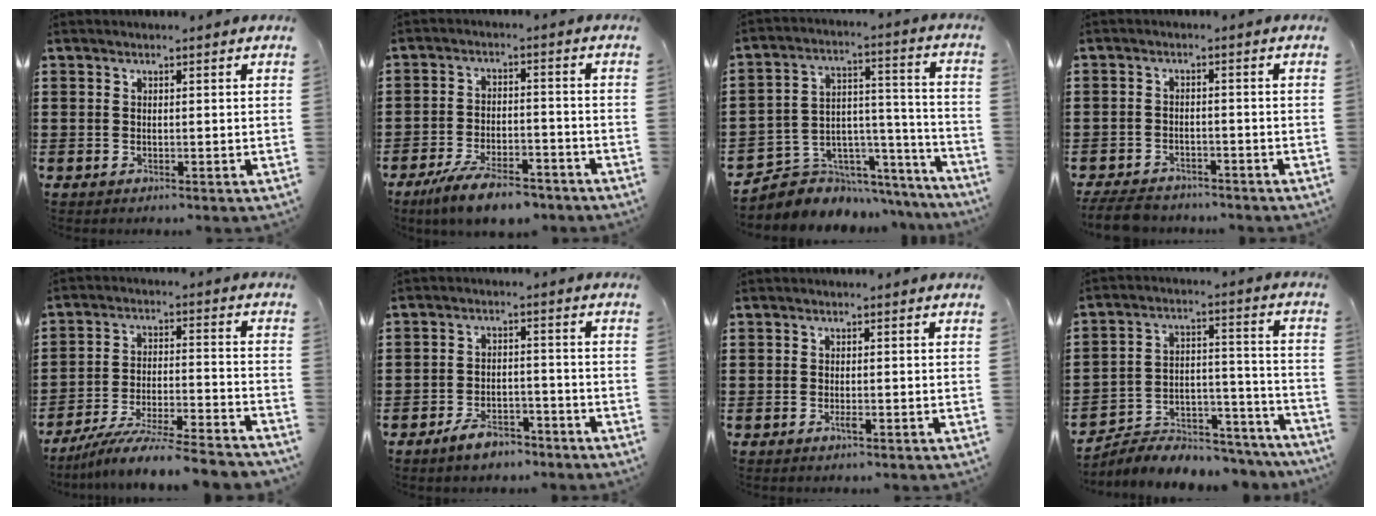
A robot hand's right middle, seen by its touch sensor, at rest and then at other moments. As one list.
[{"total": 7.4, "force": [-6.2, 1.5, 3.8], "torque": [-0.076, 0.003, -0.117]}, {"total": 4.8, "force": [-3.5, 3.2, -0.2], "torque": [-0.010, 0.003, -0.067]}, {"total": 4.4, "force": [-4.2, 1.0, 0.8], "torque": [-0.024, 0.002, -0.089]}, {"total": 8.4, "force": [-7.9, -0.5, 3.0], "torque": [-0.052, 0.001, -0.154]}, {"total": 4.3, "force": [-3.8, 1.4, 1.5], "torque": [-0.030, 0.010, -0.075]}, {"total": 1.0, "force": [-0.5, 0.2, 0.9], "torque": [-0.017, -0.004, -0.007]}, {"total": 5.2, "force": [-5.0, 1.4, 0.4], "torque": [-0.013, 0.010, -0.101]}]